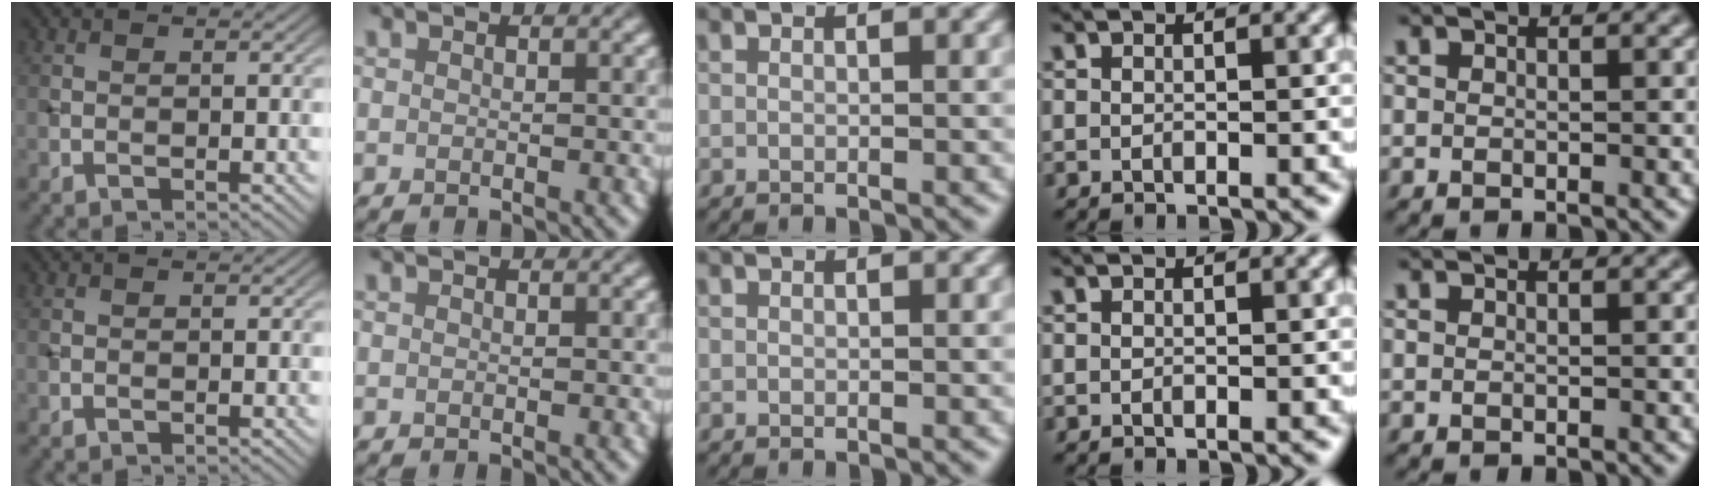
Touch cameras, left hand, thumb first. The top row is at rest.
{}